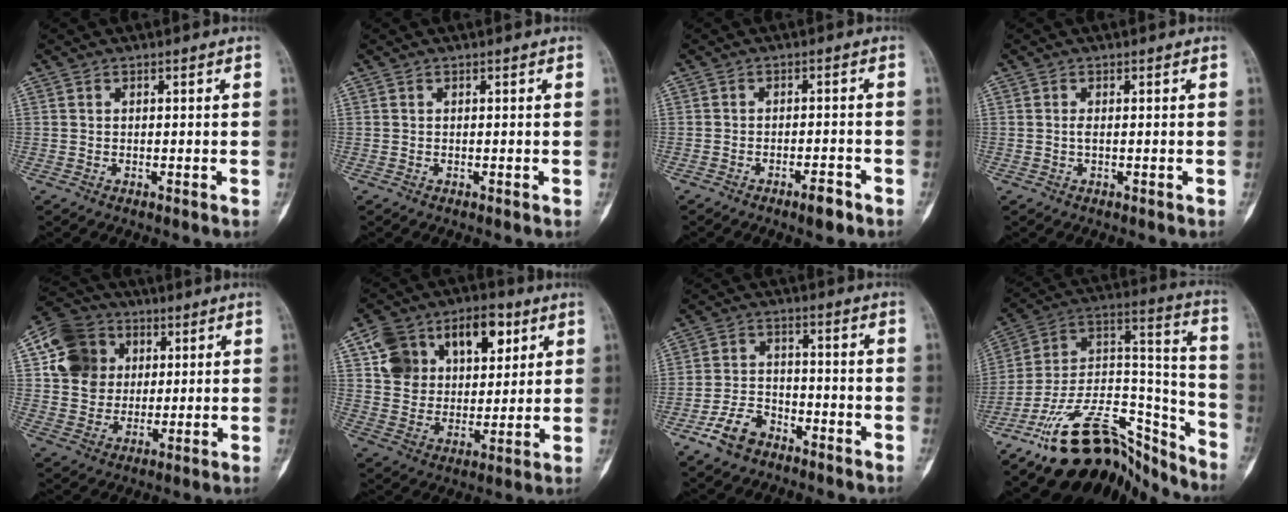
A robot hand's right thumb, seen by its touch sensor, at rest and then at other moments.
{"total": 0.0}
{"total": 3.4, "force": [-2.3, 1.0, 2.3], "torque": [-0.034, 0.014, -0.037]}
{"total": 0.7, "force": [0.0, 0.2, 0.6], "torque": [-0.016, -0.001, 0.000]}
{"total": 14.1, "force": [3.9, 12.3, 5.7], "torque": [-0.080, 0.002, 0.068]}
{"total": 18.5, "force": [7.5, 12.7, 11.1], "torque": [-0.140, -0.001, 0.134]}
{"total": 7.1, "force": [-4.7, 4.1, 3.3], "torque": [-0.057, 0.031, -0.089]}
{"total": 23.9, "force": [-18.1, 10.7, 11.5], "torque": [-0.160, 0.133, -0.308]}